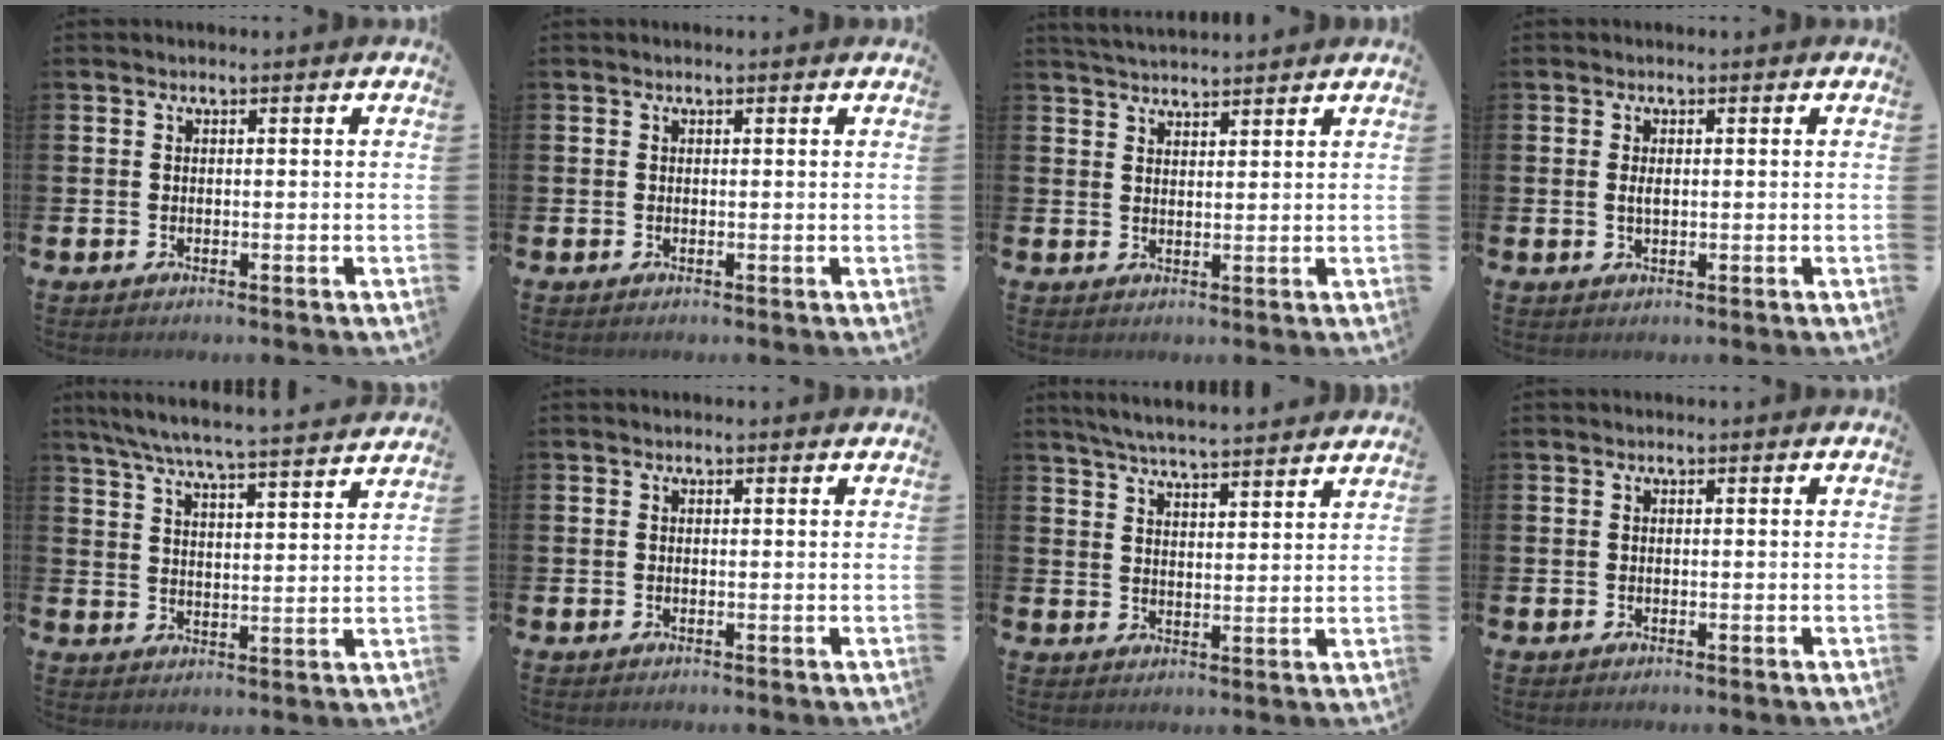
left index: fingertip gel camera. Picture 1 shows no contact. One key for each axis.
{"total": 0.0}
{"total": 3.3, "fx": 3.3, "fy": 0.1, "fz": 0.2, "tx": -0.009, "ty": -0.015, "tz": 0.060}
{"total": 1.1, "fx": 0.2, "fy": 0.5, "fz": 1.0, "tx": -0.015, "ty": 0.002, "tz": 0.001}
{"total": 6.9, "fx": 6.5, "fy": -0.1, "fz": 2.4, "tx": -0.069, "ty": -0.043, "tz": 0.113}
{"total": 0.0}
{"total": 5.6, "fx": 5.5, "fy": -0.1, "fz": 1.0, "tx": -0.032, "ty": -0.035, "tz": 0.096}
{"total": 0.0}